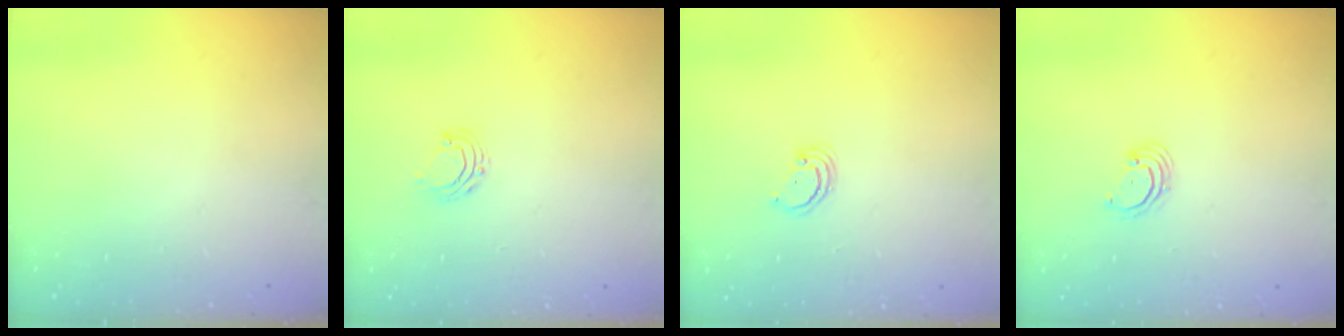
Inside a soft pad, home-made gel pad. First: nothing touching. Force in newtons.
{"total": 6.6, "press": 6.6, "slide": 0.7}
{"total": 2.4, "press": 2.4, "slide": 0.2}
{"total": 2.7, "press": 2.7, "slide": 0.3}